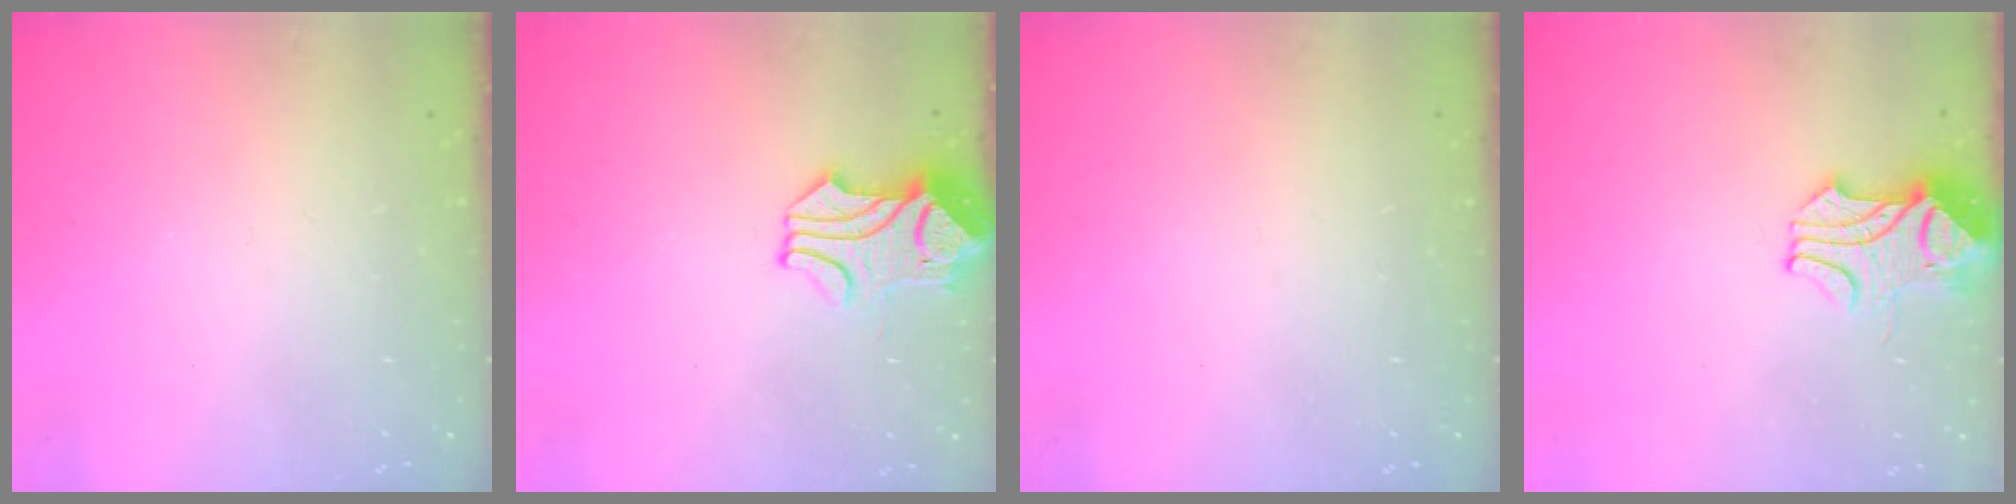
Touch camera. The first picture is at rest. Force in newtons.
{"total": 1.0, "press": 0.7, "slide": 0.7}
{"total": 0.0}
{"total": 2.6, "press": 2.4, "slide": 1.0}